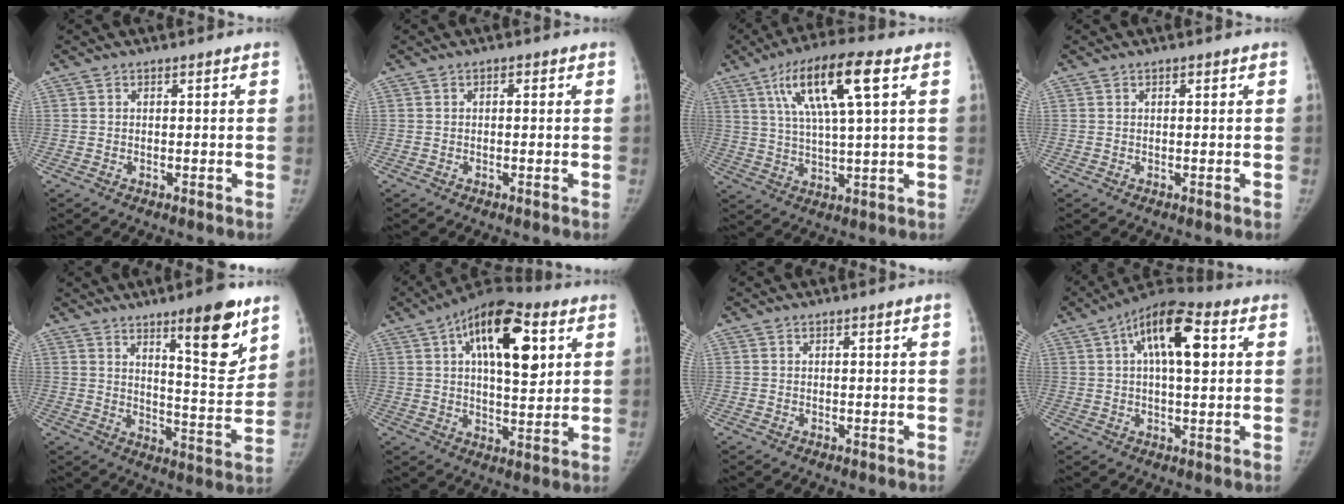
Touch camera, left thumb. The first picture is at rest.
{"total": 1.0, "force": [0.2, 0.6, 0.8], "torque": [-0.009, 0.002, -0.001]}
{"total": 15.1, "force": [6.1, 3.2, 13.4], "torque": [-0.248, -0.002, 0.106]}
{"total": 0.8, "force": [0.3, 0.3, 0.7], "torque": [-0.011, 0.002, 0.004]}
{"total": 14.3, "force": [8.6, 3.4, 10.9], "torque": [-0.126, -0.064, 0.131]}
{"total": 19.0, "force": [6.9, 8.7, 15.5], "torque": [-0.212, -0.005, 0.100]}
{"total": 0.7, "force": [0.2, -0.1, 0.7], "torque": [-0.016, 0.005, 0.005]}
{"total": 14.1, "force": [4.3, 5.8, 12.2], "torque": [-0.186, 0.019, 0.059]}